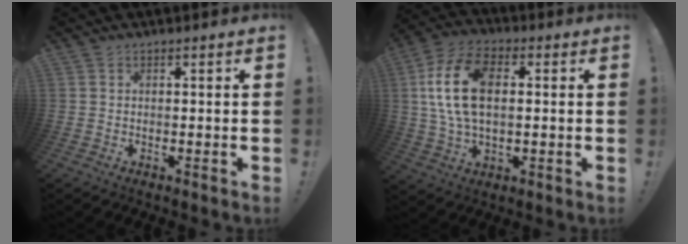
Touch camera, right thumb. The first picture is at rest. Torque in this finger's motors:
{"motor_torque": [1.97, 2.10, 1.06, -0.61, 0.16]}